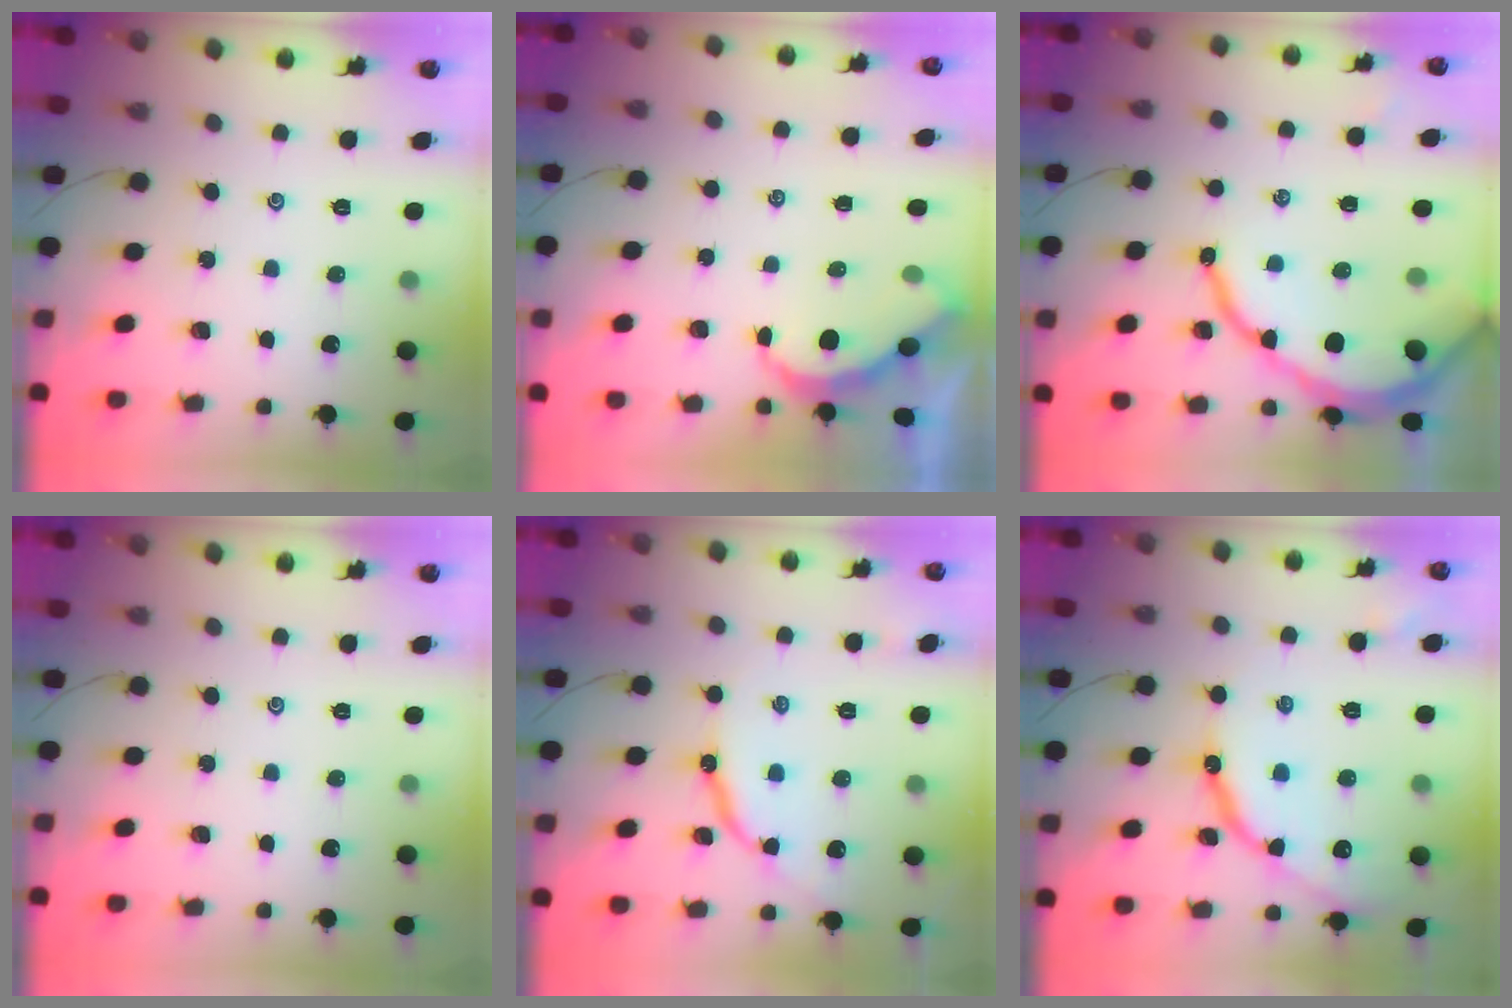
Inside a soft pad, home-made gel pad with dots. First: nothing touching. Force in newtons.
{"total": 3.2, "press": 3.2, "slide": 0.3}
{"total": 16.5, "press": 16.4, "slide": 1.5}
{"total": 0.0}
{"total": 9.3, "press": 9.3, "slide": 0.9}
{"total": 12.9, "press": 12.8, "slide": 0.8}